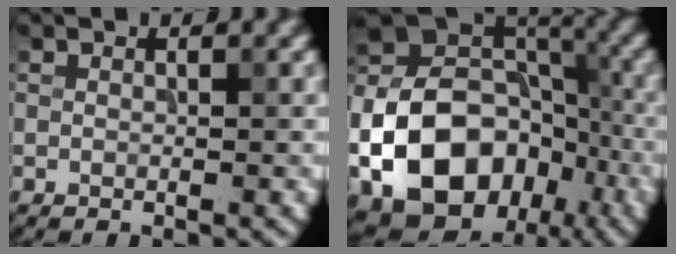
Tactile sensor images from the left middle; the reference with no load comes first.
{"total": 17.4, "force": [-6.9, 13.2, 9.0], "torque": [-0.166, -0.018, -0.128]}